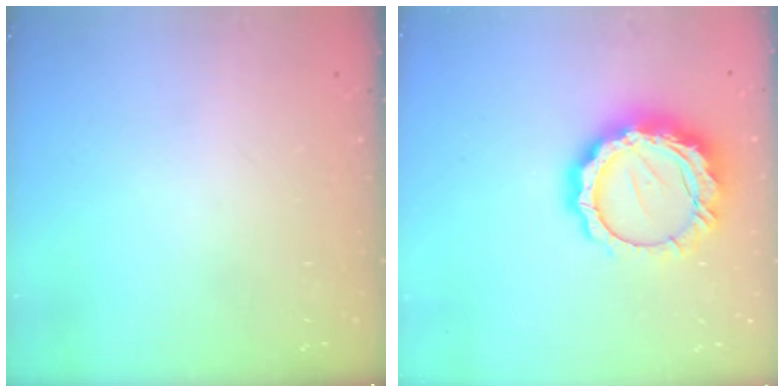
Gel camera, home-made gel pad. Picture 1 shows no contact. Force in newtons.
{"total": 15.4, "press": 15.4, "slide": 1.1}